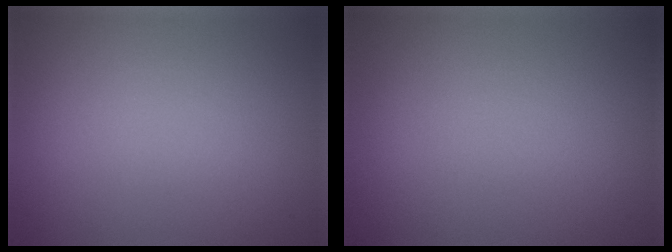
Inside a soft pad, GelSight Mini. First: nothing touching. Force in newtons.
{"total": 0.0}